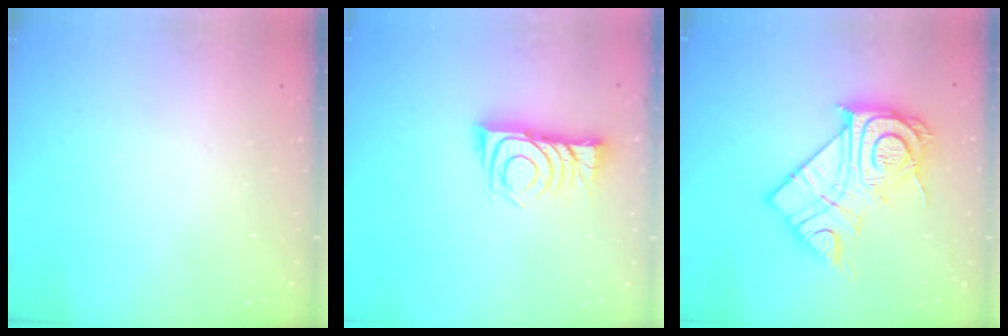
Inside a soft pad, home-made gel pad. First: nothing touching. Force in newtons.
{"total": 9.9, "press": 9.9, "slide": 0.4}
{"total": 20.7, "press": 20.7, "slide": 1.7}